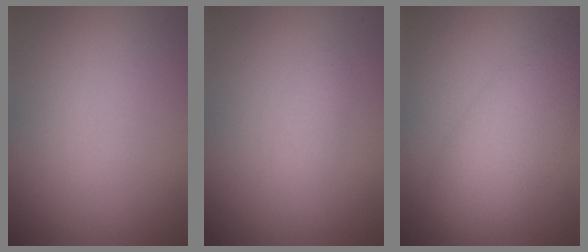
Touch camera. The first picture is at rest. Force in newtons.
{"total": 1.2, "press": 1.2, "slide": 0.1}
{"total": 5.5, "press": 5.5, "slide": 0.3}